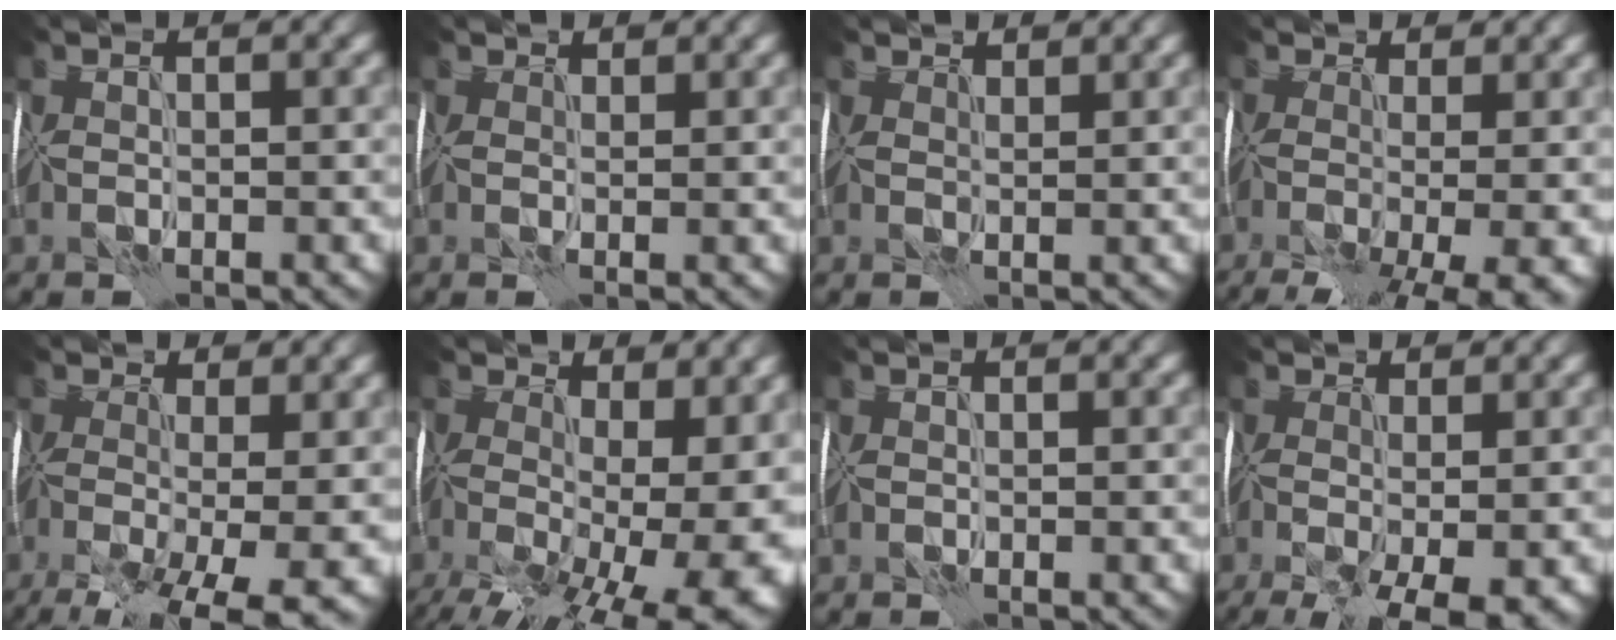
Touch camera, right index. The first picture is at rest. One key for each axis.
{"total": 2.0, "fx": 1.5, "fy": 1.0, "fz": 0.9, "tx": -0.019, "ty": 0.010, "tz": 0.011}
{"total": 2.7, "fx": 2.3, "fy": 1.2, "fz": 0.8, "tx": -0.024, "ty": 0.013, "tz": 0.024}
{"total": 12.7, "fx": -5.0, "fy": 5.8, "fz": 10.2, "tx": -0.173, "ty": -0.015, "tz": -0.033}
{"total": 13.7, "fx": -6.5, "fy": 6.0, "fz": 10.4, "tx": -0.192, "ty": -0.024, "tz": -0.055}
{"total": 17.9, "fx": -4.2, "fy": 9.5, "fz": 14.6, "tx": -0.215, "ty": -0.022, "tz": -0.011}
{"total": 0.0}
{"total": 9.3, "fx": -3.9, "fy": 4.4, "fz": 7.3, "tx": -0.132, "ty": -0.021, "tz": -0.049}